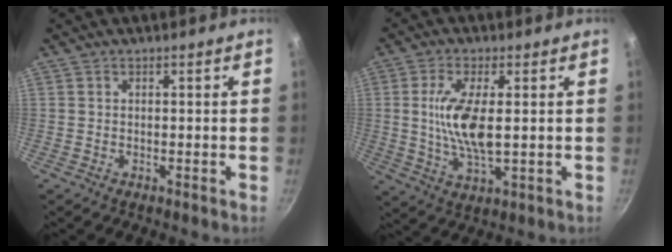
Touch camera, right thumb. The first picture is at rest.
{"total": 10.4, "force": [0.9, 3.8, 9.6], "torque": [-0.191, -0.008, 0.017]}